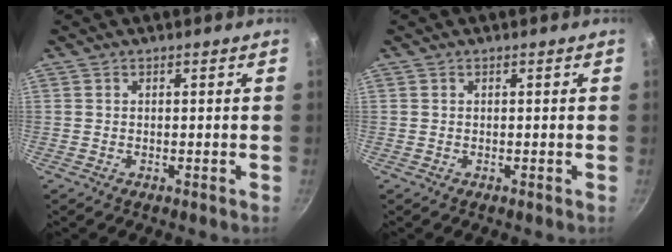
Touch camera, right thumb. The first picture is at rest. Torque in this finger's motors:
{"motor_torque": [0.15, 0.14, -0.05, 0.03, 0.02]}